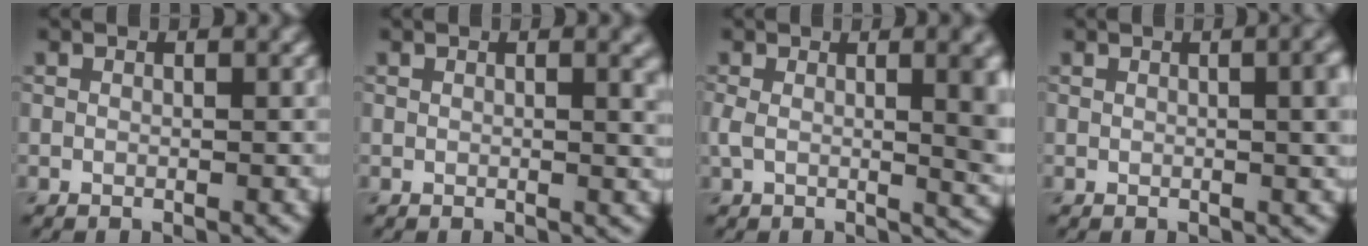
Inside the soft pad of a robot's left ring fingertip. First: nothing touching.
{"total": 2.6, "force": [1.1, 1.0, 2.1], "torque": [-0.015, 0.003, 0.015]}
{"total": 7.7, "force": [0.9, 3.1, 6.9], "torque": [-0.086, -0.005, 0.015]}
{"total": 5.2, "force": [1.0, 2.1, 4.6], "torque": [-0.029, 0.013, 0.013]}